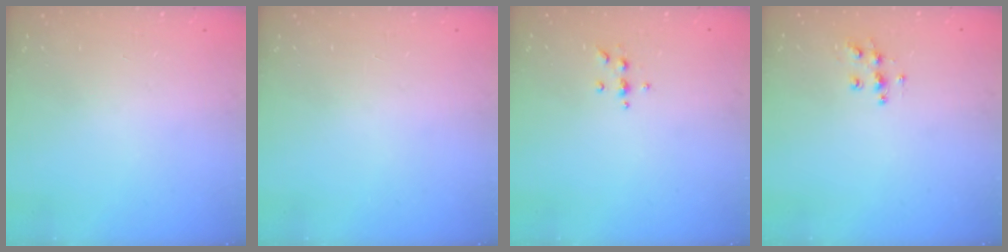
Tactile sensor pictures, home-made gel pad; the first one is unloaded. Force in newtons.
{"total": 0.0}
{"total": 5.7, "press": 5.7, "slide": 0.5}
{"total": 7.3, "press": 7.3, "slide": 0.1}